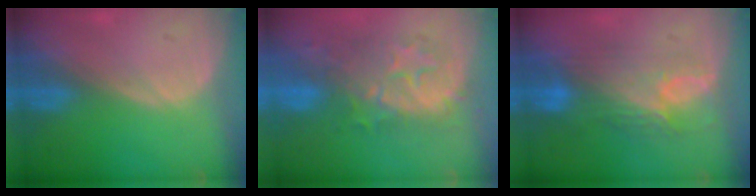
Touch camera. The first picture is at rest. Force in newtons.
{"total": 9.0, "press": 8.9, "slide": 1.1}
{"total": 8.5, "press": 8.1, "slide": 2.6}